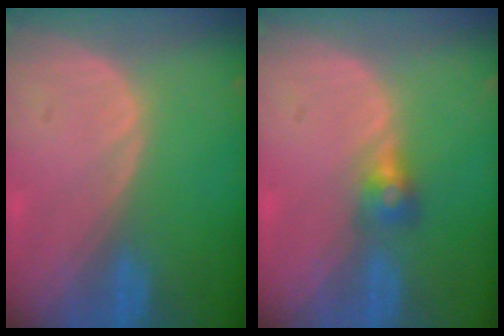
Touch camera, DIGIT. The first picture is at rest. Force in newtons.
{"total": 2.7, "press": 2.5, "slide": 0.9}